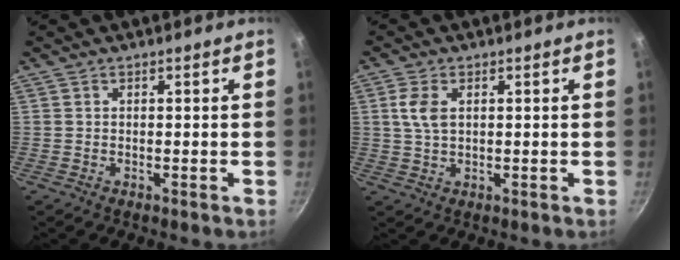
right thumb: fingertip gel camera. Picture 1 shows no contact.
{"total": 4.5, "force": [1.2, 2.6, 3.5], "torque": [-0.069, 0.000, 0.023]}